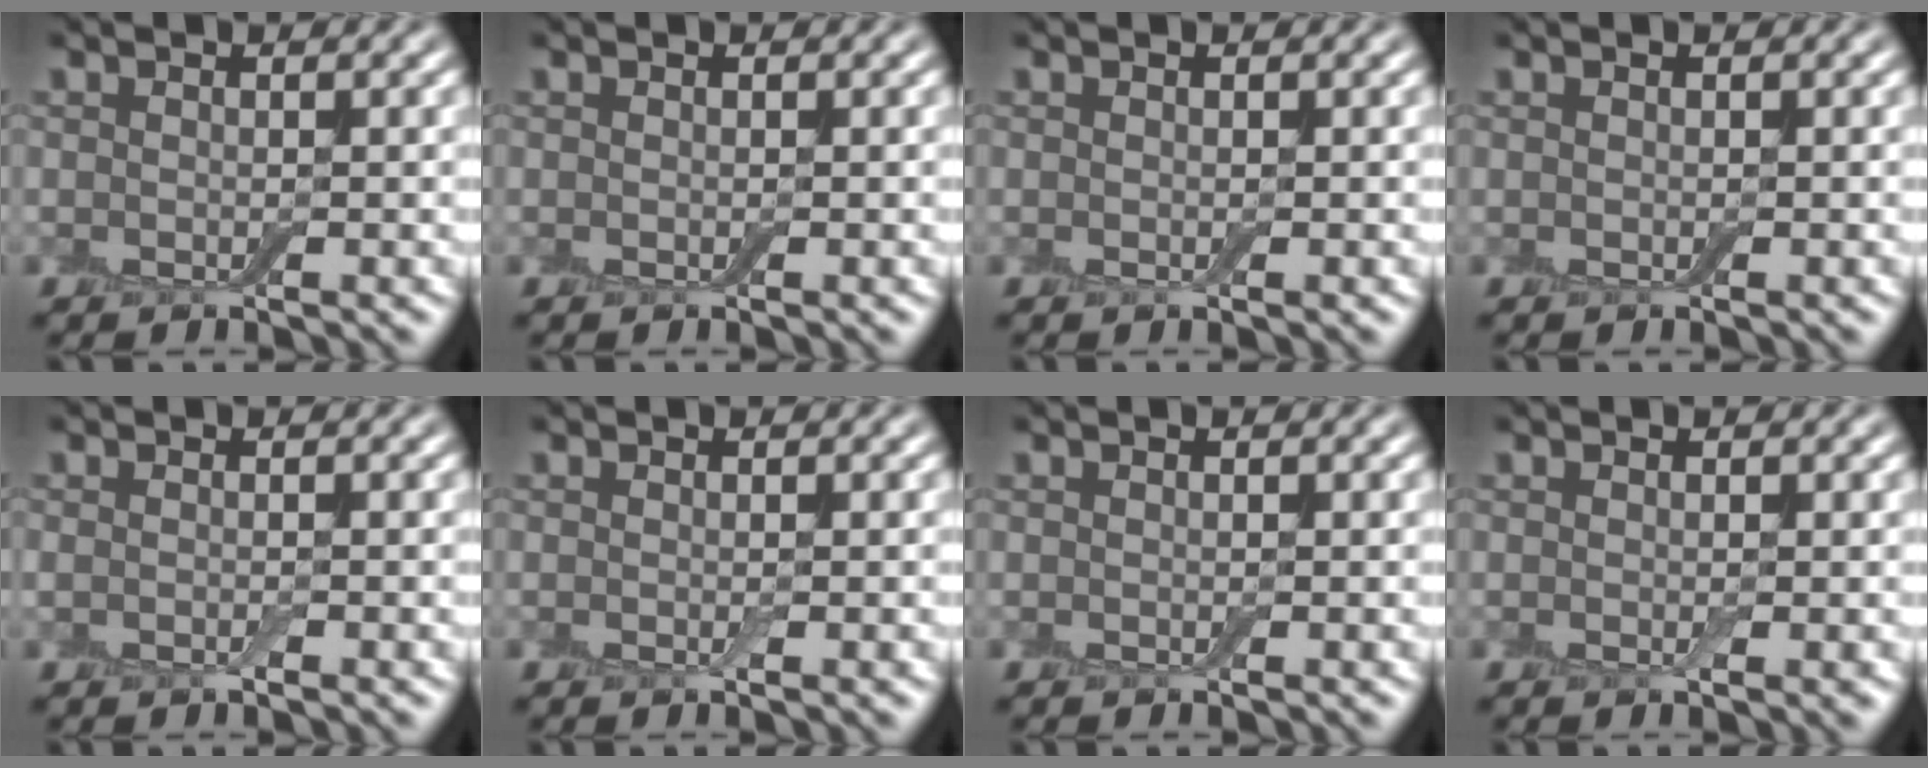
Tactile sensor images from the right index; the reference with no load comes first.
{"total": 0.0}
{"total": 0.0}
{"total": 0.0}
{"total": 0.7, "force": [-0.3, 0.2, 0.6], "torque": [-0.013, -0.002, -0.007]}
{"total": 0.6, "force": [-0.1, 0.0, 0.6], "torque": [-0.010, -0.003, -0.002]}
{"total": 0.0}
{"total": 0.7, "force": [-0.1, 0.0, 0.7], "torque": [-0.011, -0.003, -0.002]}